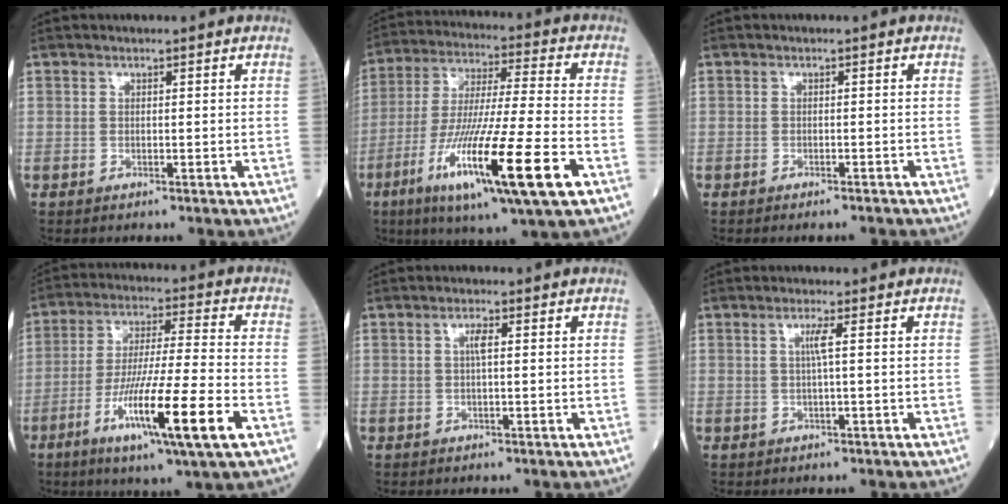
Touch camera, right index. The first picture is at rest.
{"total": 20.7, "force": [-8.6, 0.6, 18.8], "torque": [-0.340, -0.046, -0.154]}
{"total": 1.9, "force": [-1.8, 0.1, 0.6], "torque": [-0.007, -0.003, -0.023]}
{"total": 16.0, "force": [-6.6, -0.1, 14.6], "torque": [-0.266, -0.027, -0.115]}
{"total": 1.7, "force": [0.4, 0.3, 1.6], "torque": [-0.032, 0.002, 0.005]}
{"total": 1.9, "force": [0.4, -0.5, 1.8], "torque": [-0.036, -0.001, 0.006]}